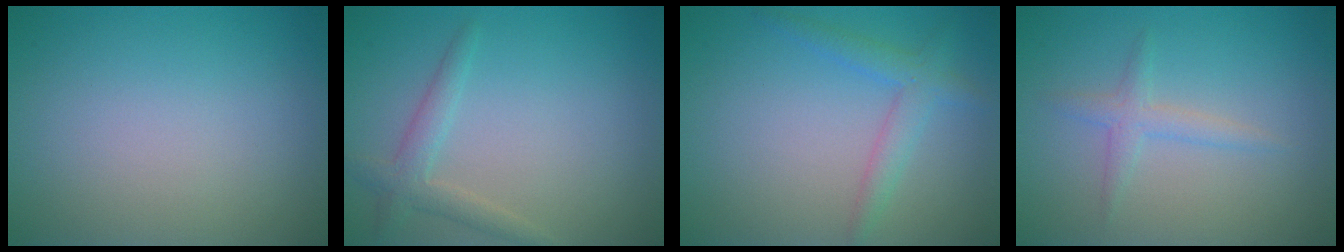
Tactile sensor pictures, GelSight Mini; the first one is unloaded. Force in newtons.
{"total": 2.2, "press": 2.2, "slide": 0.2}
{"total": 2.5, "press": 2.5, "slide": 0.1}
{"total": 1.7, "press": 1.7, "slide": 0.1}